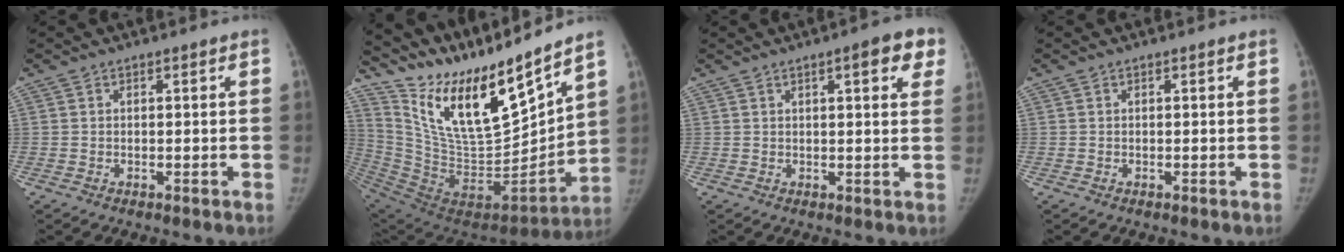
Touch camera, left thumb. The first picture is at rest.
{"total": 24.5, "force": [19.3, 5.2, 14.1], "torque": [-0.198, -0.114, 0.354]}
{"total": 7.0, "force": [3.4, 1.9, 5.7], "torque": [-0.046, -0.007, 0.036]}
{"total": 0.0}